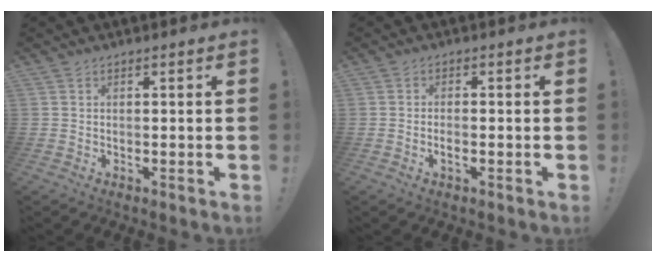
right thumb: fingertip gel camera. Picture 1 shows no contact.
{"total": 1.8, "force": [-1.0, 0.6, 1.4], "torque": [-0.028, 0.005, -0.015]}